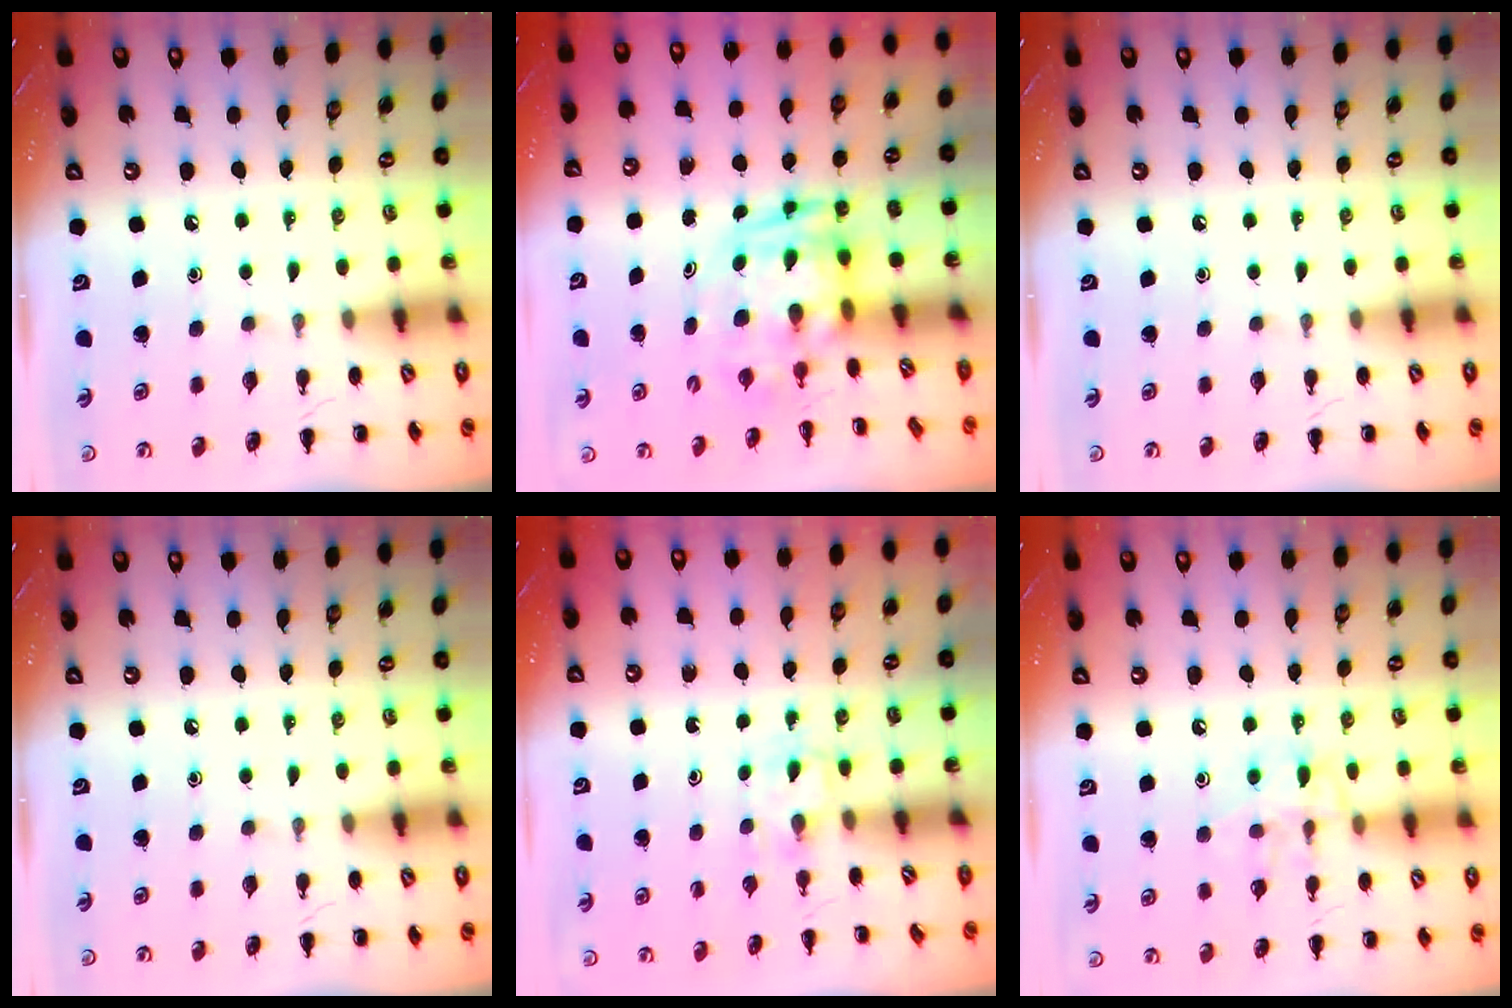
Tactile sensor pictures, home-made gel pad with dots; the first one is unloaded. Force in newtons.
{"total": 3.2, "press": 3.1, "slide": 0.7}
{"total": 0.0}
{"total": 0.0}
{"total": 2.3, "press": 2.1, "slide": 0.9}
{"total": 10.0, "press": 10.0, "slide": 0.9}